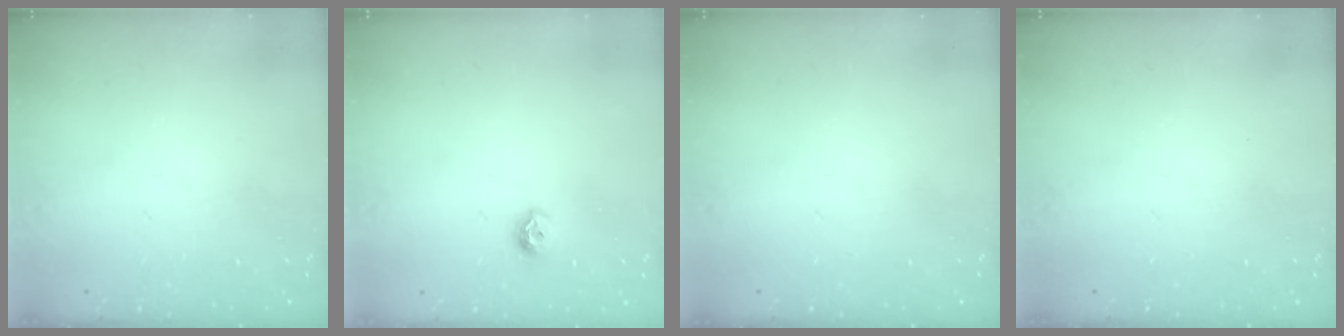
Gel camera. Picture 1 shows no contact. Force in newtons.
{"total": 6.8, "press": 6.7, "slide": 1.0}
{"total": 0.0}
{"total": 0.0}